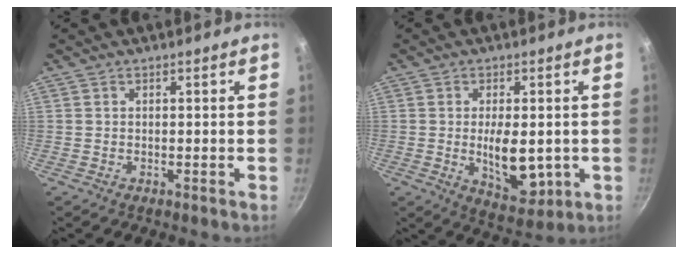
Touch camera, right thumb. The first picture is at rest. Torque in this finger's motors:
{"motor_torque": [1.31, 1.37, 1.28, -0.69, 0.37]}